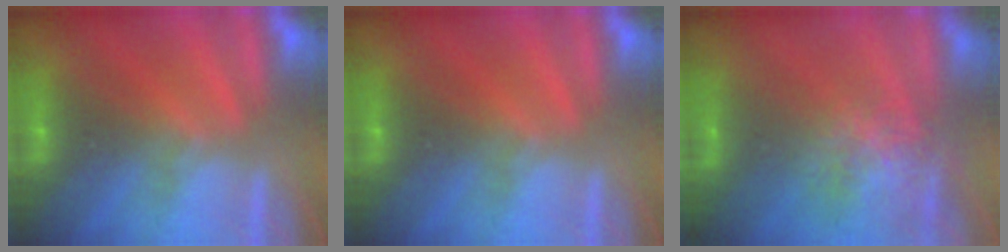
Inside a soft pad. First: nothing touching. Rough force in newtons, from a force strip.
{"total": 0.0}
{"total": 7.1}